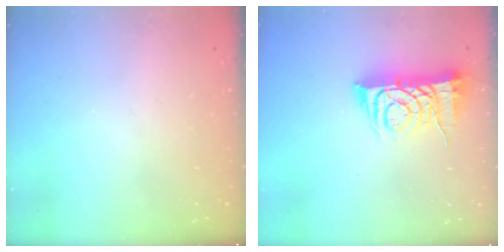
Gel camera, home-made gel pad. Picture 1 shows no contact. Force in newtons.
{"total": 8.5, "press": 8.5, "slide": 0.9}